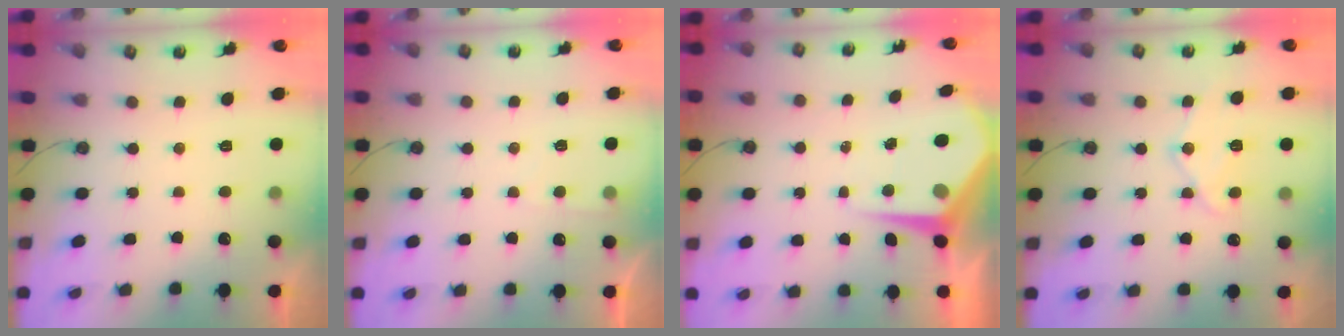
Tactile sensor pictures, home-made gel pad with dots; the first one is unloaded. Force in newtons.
{"total": 3.2, "press": 3.1, "slide": 0.4}
{"total": 7.0, "press": 7.0, "slide": 0.6}
{"total": 12.9, "press": 12.8, "slide": 1.3}